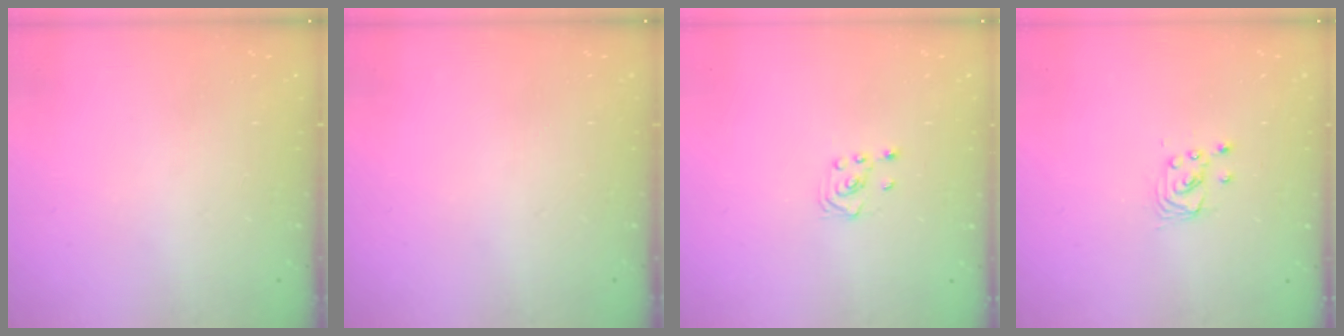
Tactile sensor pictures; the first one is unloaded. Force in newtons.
{"total": 0.0}
{"total": 2.0, "press": 1.8, "slide": 0.8}
{"total": 2.7, "press": 2.7, "slide": 0.2}